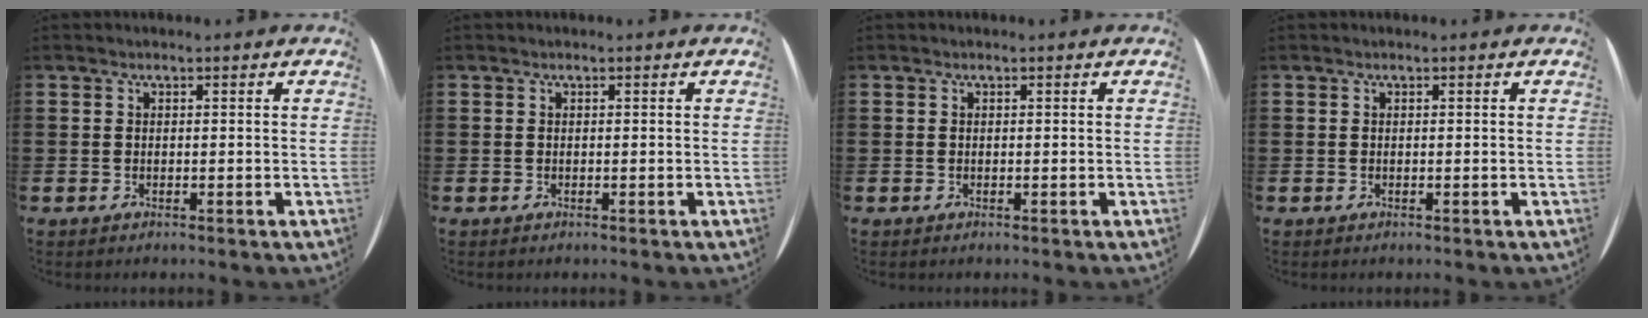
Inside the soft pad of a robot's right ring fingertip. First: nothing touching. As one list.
[{"total": 0.0}, {"total": 0.0}, {"total": 0.0}]